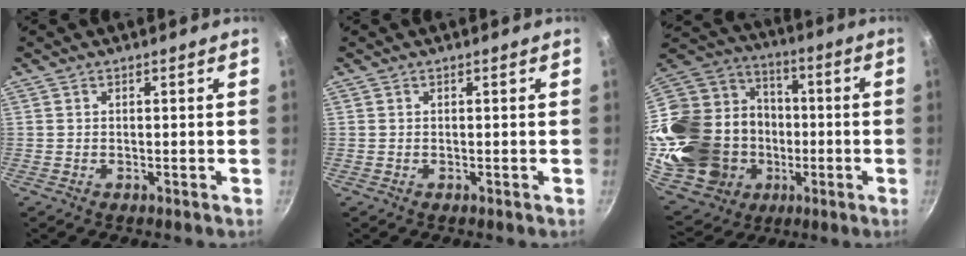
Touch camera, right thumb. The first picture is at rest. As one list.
[{"total": 0.0}, {"total": 30.7, "force": [-3.7, 25.6, 16.6], "torque": [-0.320, 0.054, -0.027]}]